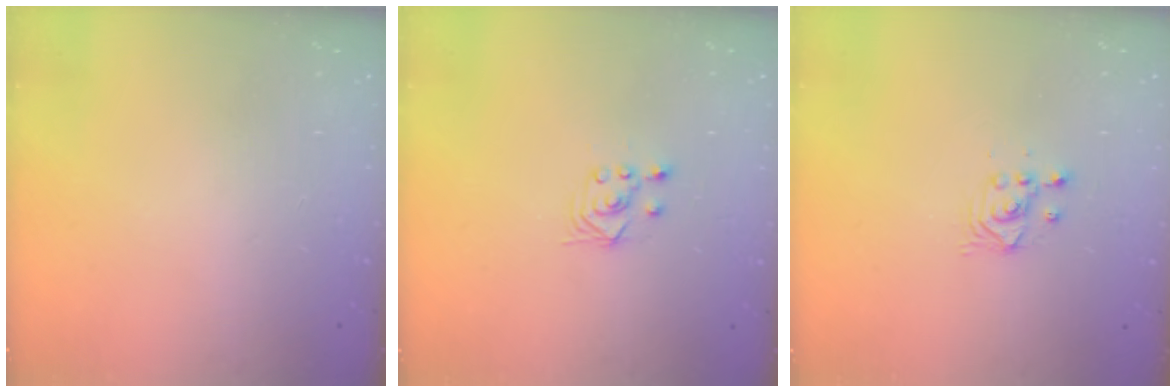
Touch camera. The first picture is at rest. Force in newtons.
{"total": 2.8, "press": 2.4, "slide": 1.4}
{"total": 2.4, "press": 2.4, "slide": 0.2}